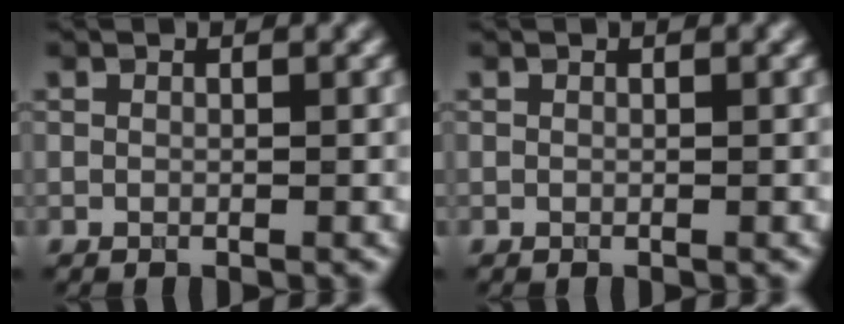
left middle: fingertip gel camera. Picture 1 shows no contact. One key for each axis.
{"total": 0.0}